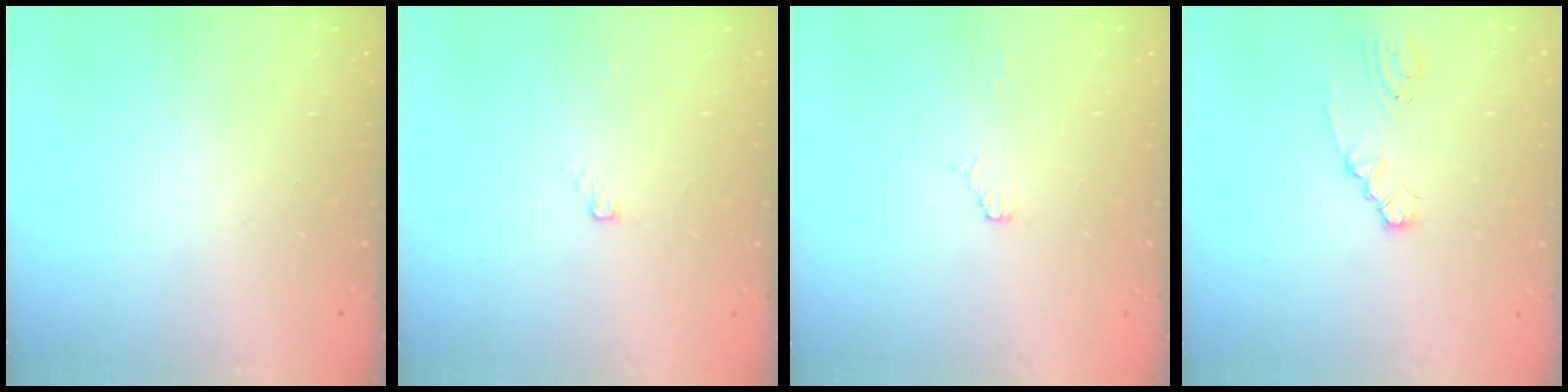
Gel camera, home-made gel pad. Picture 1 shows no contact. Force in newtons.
{"total": 3.8, "press": 3.8, "slide": 0.4}
{"total": 2.0, "press": 2.0, "slide": 0.2}
{"total": 2.1, "press": 2.1, "slide": 0.3}